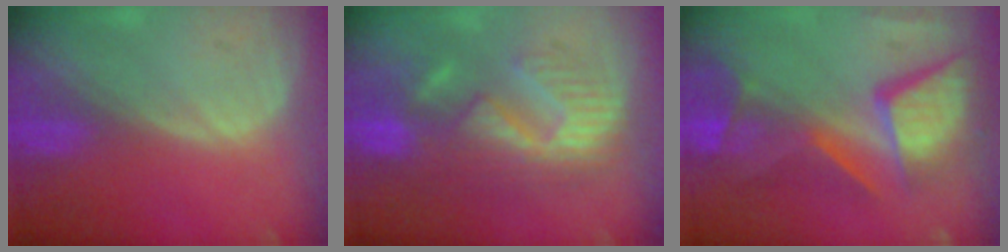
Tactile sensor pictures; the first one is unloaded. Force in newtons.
{"total": 9.8, "press": 9.5, "slide": 2.5}
{"total": 12.8, "press": 10.4, "slide": 7.4}